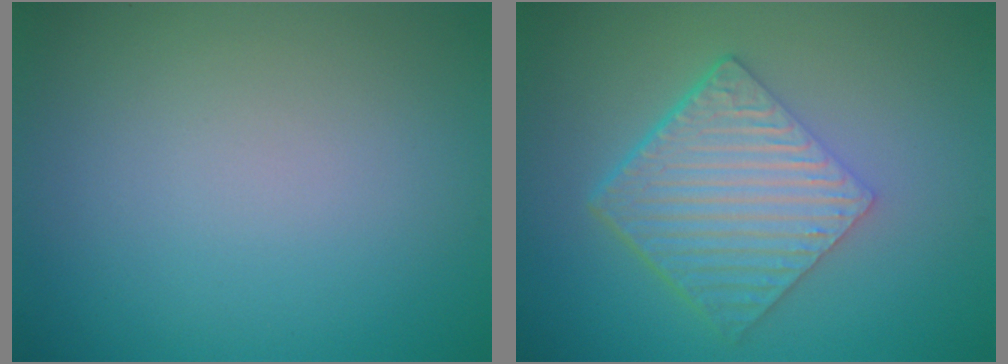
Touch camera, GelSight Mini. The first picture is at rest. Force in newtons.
{"total": 6.4, "press": 4.3, "slide": 4.7}